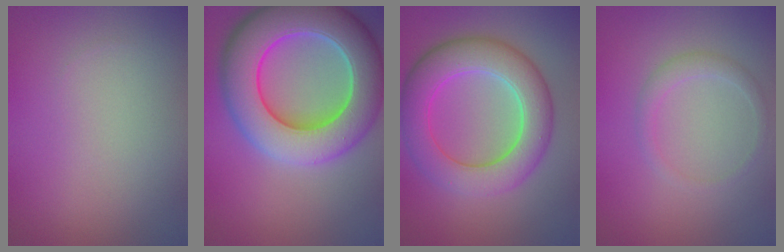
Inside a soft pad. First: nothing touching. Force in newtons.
{"total": 12.2, "press": 12.1, "slide": 0.9}
{"total": 7.5, "press": 7.5, "slide": 0.2}
{"total": 1.6, "press": 1.6, "slide": 0.0}